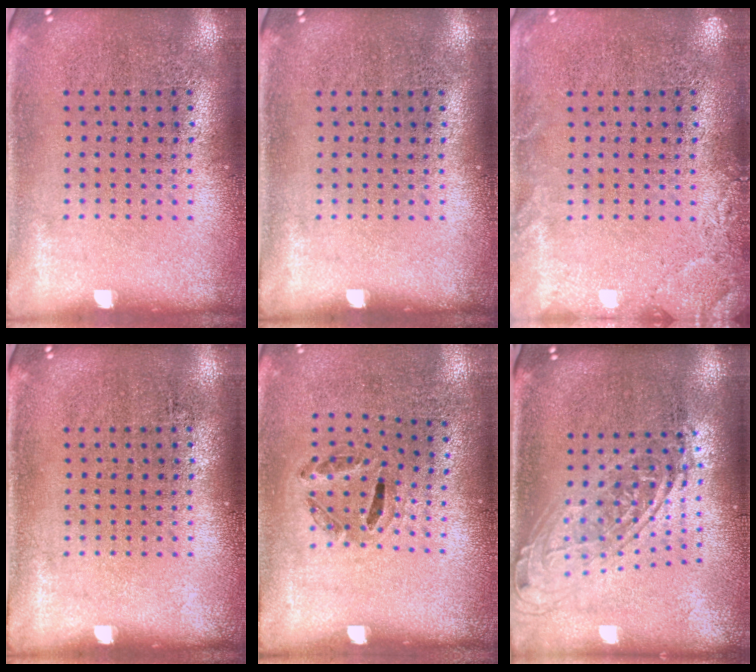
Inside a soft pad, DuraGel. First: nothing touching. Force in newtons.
{"total": 0.0}
{"total": 2.0, "press": 2.0, "slide": 0.3}
{"total": 0.0}
{"total": 1.2, "press": 0.6, "slide": 1.0}
{"total": 1.8, "press": 1.4, "slide": 1.2}